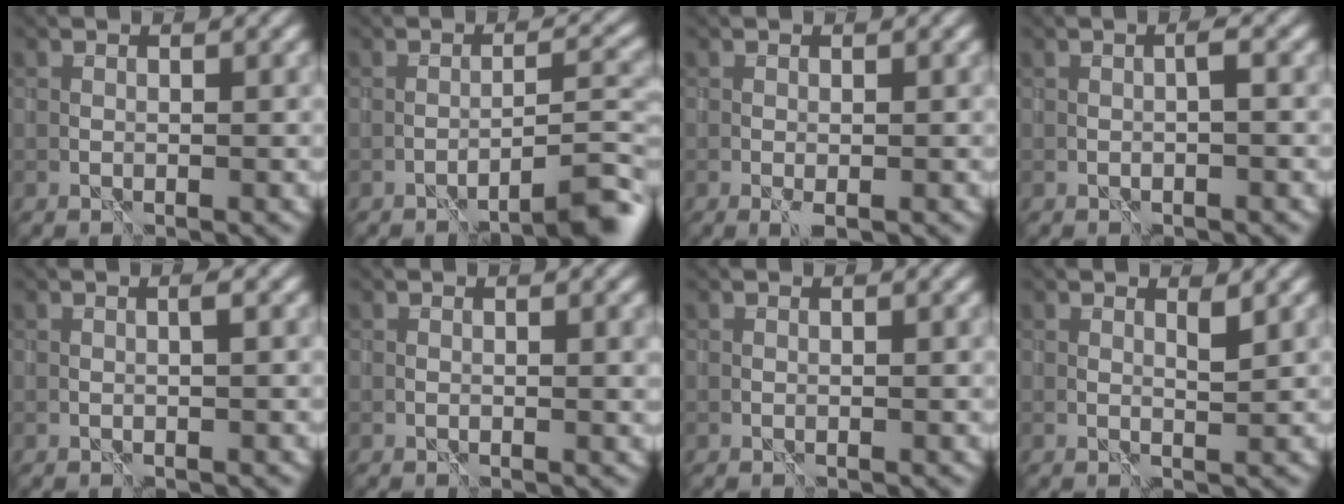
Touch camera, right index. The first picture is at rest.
{"total": 5.2, "force": [-3.7, 0.6, 3.6], "torque": [-0.035, 0.019, -0.057]}
{"total": 1.0, "force": [-0.5, 0.2, 0.8], "torque": [-0.019, -0.004, -0.009]}
{"total": 1.1, "force": [-0.3, 0.0, 1.0], "torque": [-0.019, 0.003, -0.004]}
{"total": 0.7, "force": [0.0, 0.0, 0.7], "torque": [-0.013, 0.003, 0.002]}
{"total": 0.8, "force": [0.1, 0.1, 0.7], "torque": [-0.009, 0.000, 0.003]}
{"total": 0.0}
{"total": 0.8, "force": [0.6, 0.0, 0.5], "torque": [-0.009, -0.003, 0.009]}